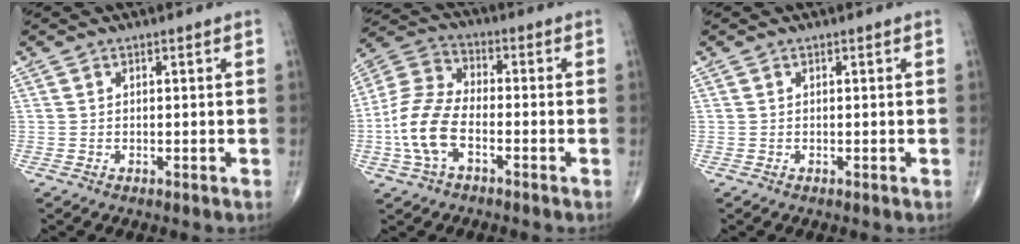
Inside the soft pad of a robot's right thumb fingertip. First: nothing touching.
{"total": 11.8, "force": [-3.7, 6.5, 9.1], "torque": [-0.192, 0.030, -0.078]}
{"total": 0.0}